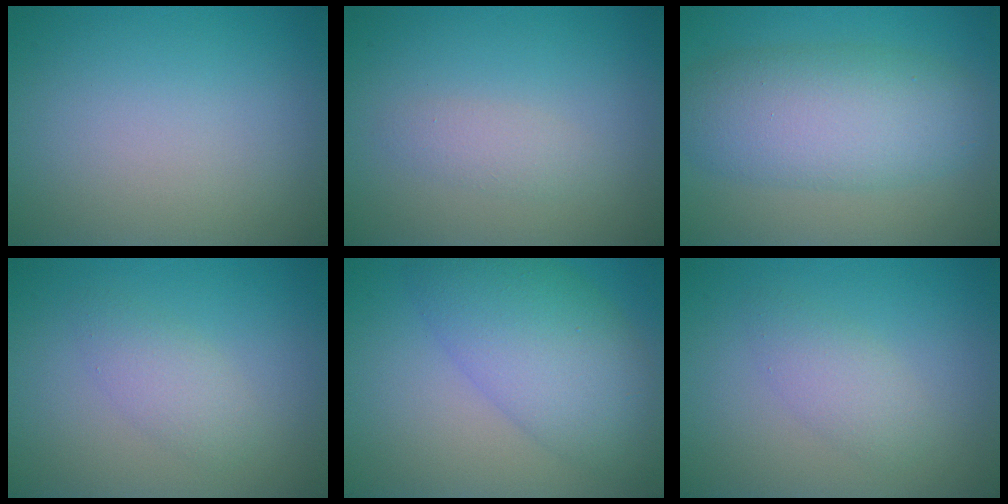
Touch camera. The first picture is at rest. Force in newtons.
{"total": 1.4, "press": 1.4, "slide": 0.1}
{"total": 7.4, "press": 7.4, "slide": 0.0}
{"total": 2.1, "press": 2.1, "slide": 0.0}
{"total": 7.5, "press": 7.5, "slide": 0.3}
{"total": 2.1, "press": 2.1, "slide": 0.0}